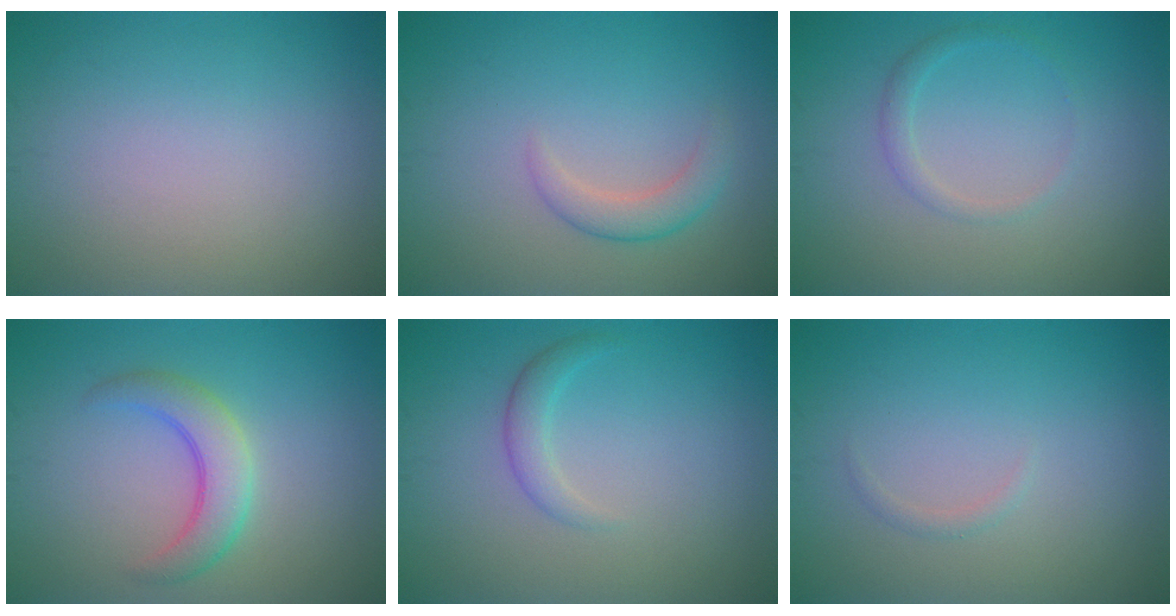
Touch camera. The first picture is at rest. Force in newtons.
{"total": 2.3, "press": 2.2, "slide": 0.2}
{"total": 1.3, "press": 1.3, "slide": 0.0}
{"total": 3.8, "press": 3.8, "slide": 0.1}
{"total": 1.7, "press": 1.7, "slide": 0.1}
{"total": 0.6, "press": 0.6, "slide": 0.0}